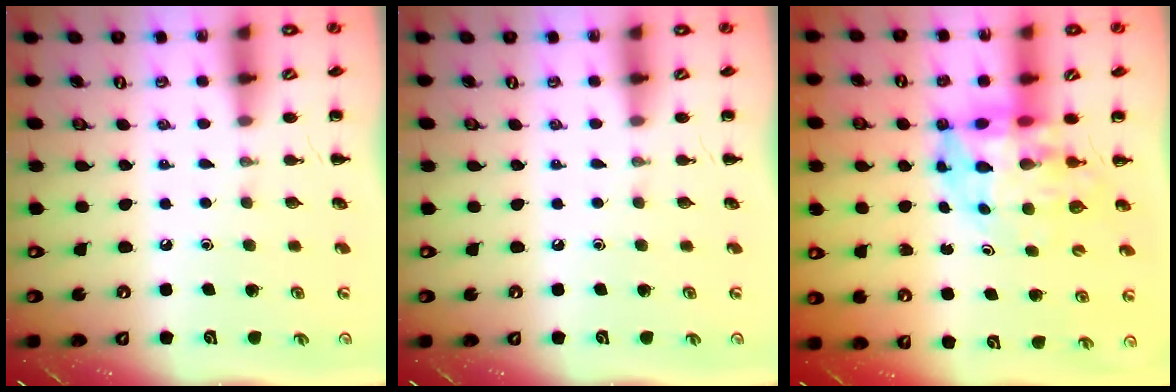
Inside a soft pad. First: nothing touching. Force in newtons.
{"total": 0.0}
{"total": 9.9, "press": 9.2, "slide": 3.6}